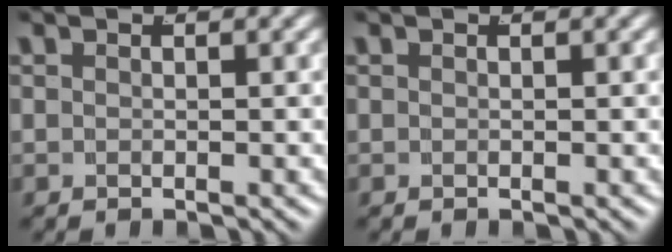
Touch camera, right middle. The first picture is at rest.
{"total": 0.0}